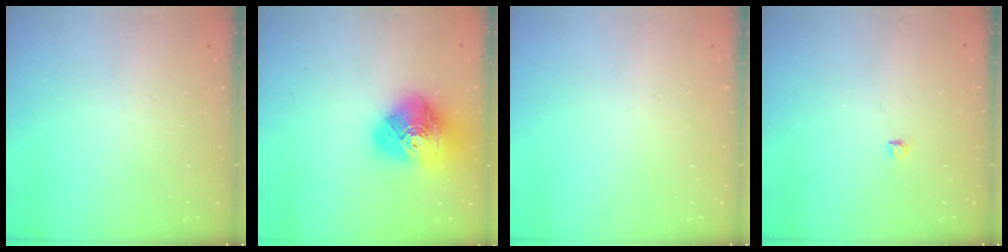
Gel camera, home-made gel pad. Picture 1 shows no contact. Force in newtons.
{"total": 19.4, "press": 19.3, "slide": 2.3}
{"total": 0.0}
{"total": 2.8, "press": 2.8, "slide": 0.4}